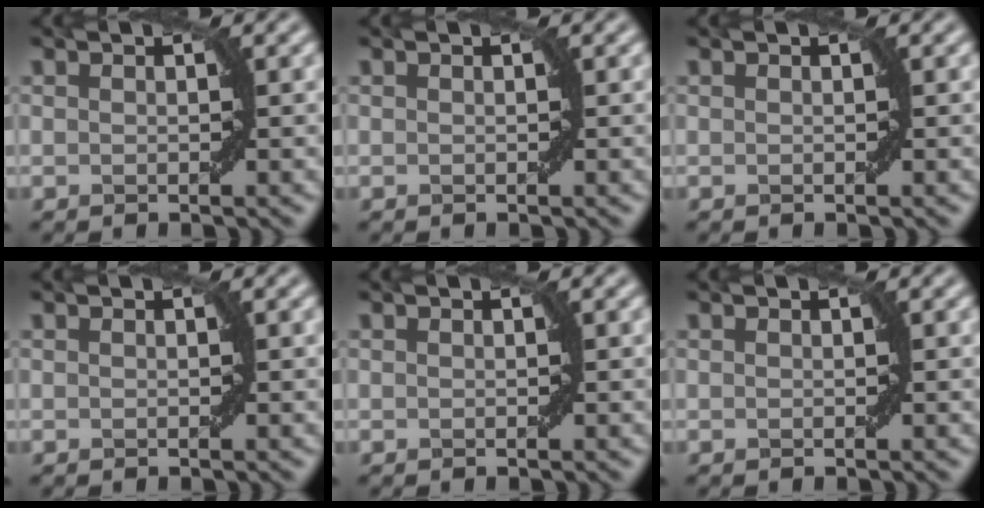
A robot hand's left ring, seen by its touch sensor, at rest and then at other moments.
{"total": 0.0}
{"total": 0.0}
{"total": 0.0}
{"total": 0.0}
{"total": 0.0}